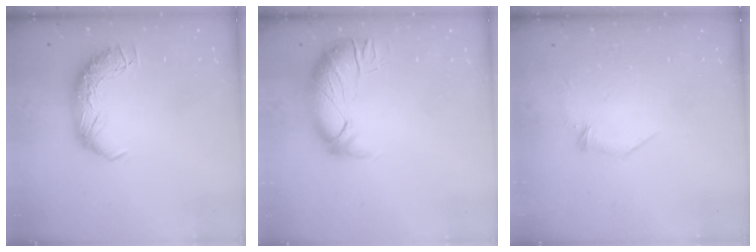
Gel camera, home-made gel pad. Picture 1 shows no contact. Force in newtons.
{"total": 3.0, "press": 1.5, "slide": 2.6}
{"total": 7.5, "press": 7.4, "slide": 0.8}